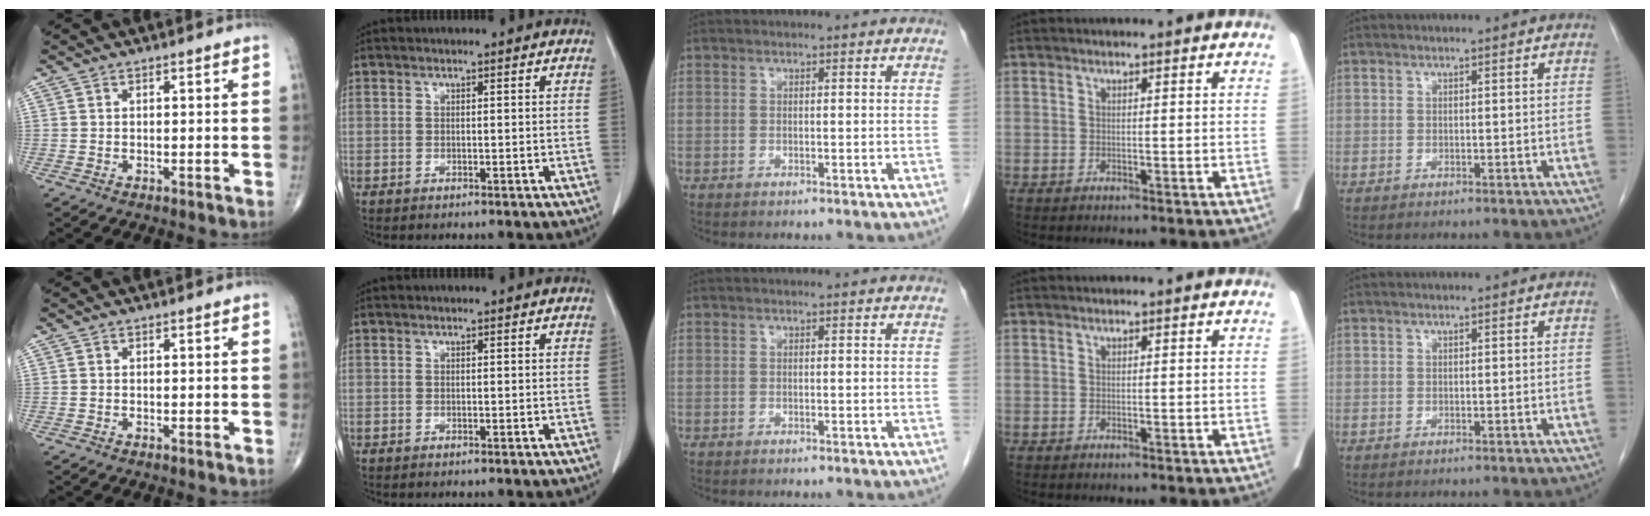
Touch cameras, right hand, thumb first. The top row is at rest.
{}